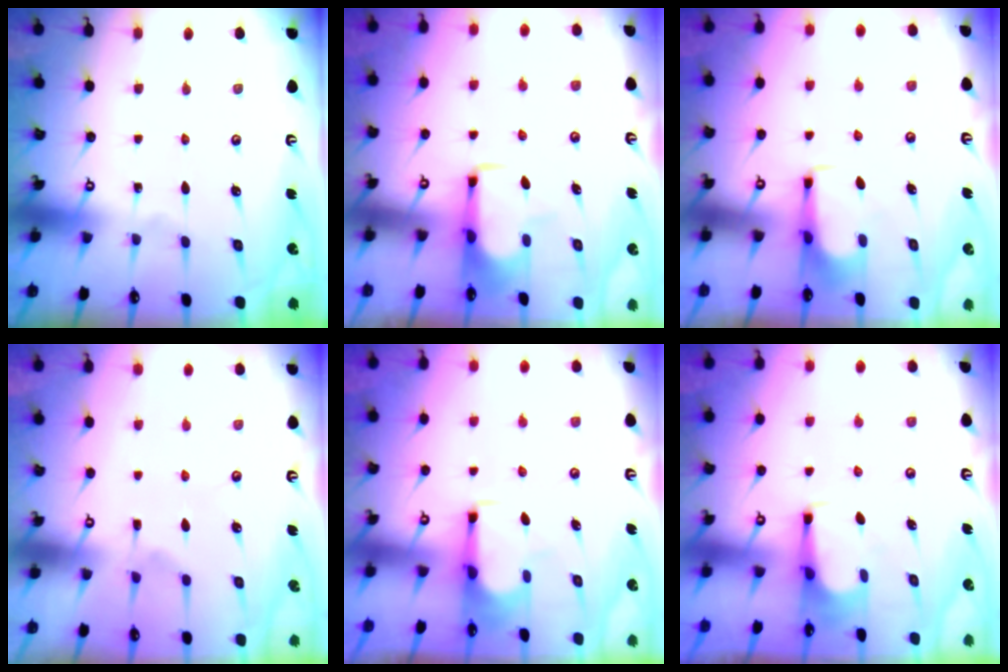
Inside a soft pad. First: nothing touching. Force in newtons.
{"total": 1.9, "press": 1.9, "slide": 0.5}
{"total": 1.6, "press": 1.5, "slide": 0.5}
{"total": 3.5, "press": 3.3, "slide": 1.0}
{"total": 1.6, "press": 1.5, "slide": 0.6}
{"total": 2.5, "press": 2.4, "slide": 0.4}